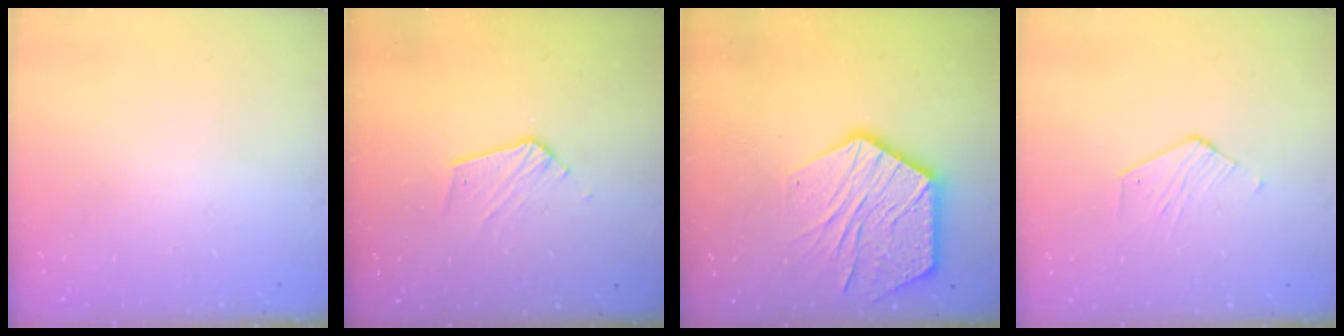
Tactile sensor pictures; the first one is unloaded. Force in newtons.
{"total": 7.6, "press": 7.6, "slide": 0.7}
{"total": 17.7, "press": 17.7, "slide": 1.5}
{"total": 2.5, "press": 2.5, "slide": 0.2}